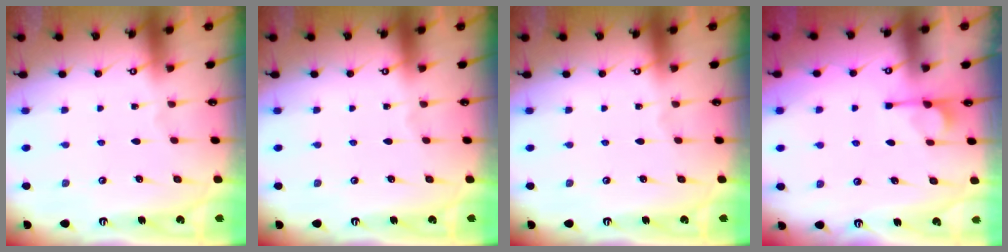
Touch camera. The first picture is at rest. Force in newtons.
{"total": 0.0}
{"total": 0.0}
{"total": 0.9, "press": 0.1, "slide": 0.9}